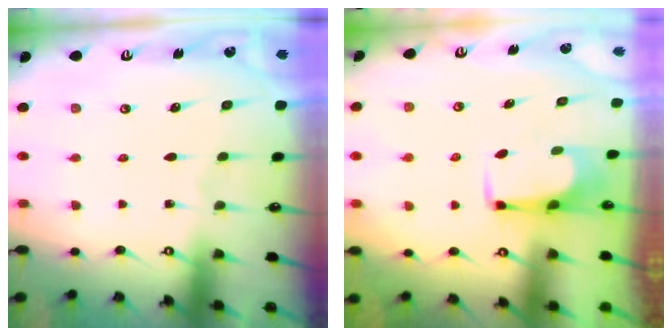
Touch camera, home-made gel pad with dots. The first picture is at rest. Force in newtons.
{"total": 3.6, "press": 3.6, "slide": 0.2}